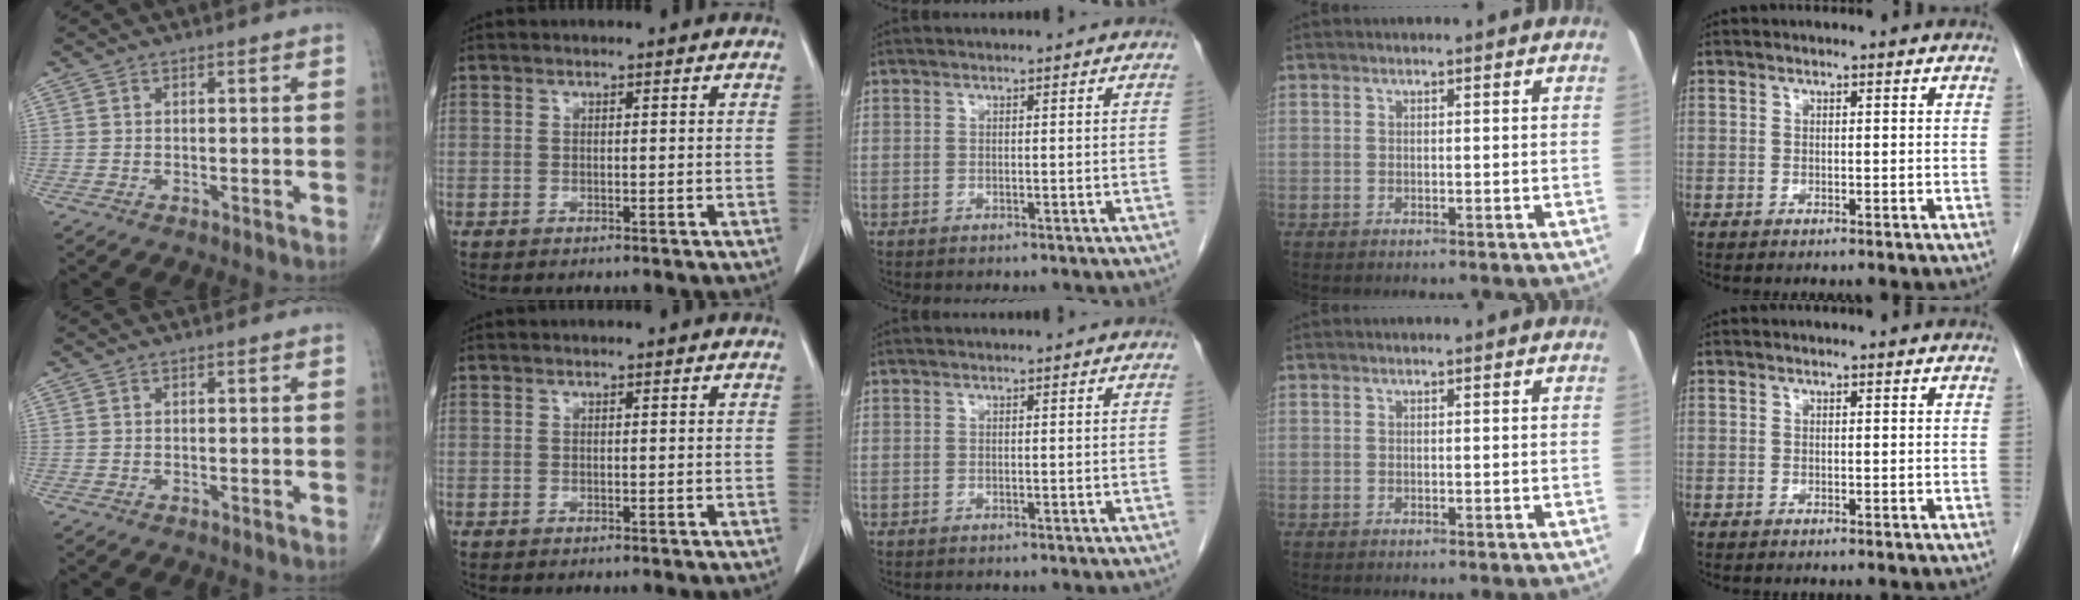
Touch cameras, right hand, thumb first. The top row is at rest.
{}